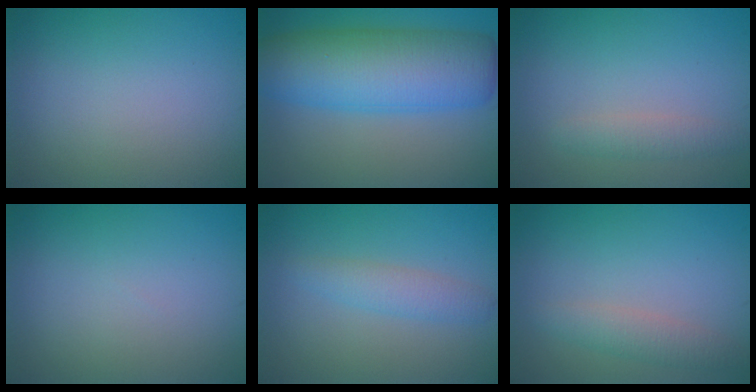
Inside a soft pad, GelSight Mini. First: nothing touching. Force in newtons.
{"total": 10.1, "press": 10.1, "slide": 0.2}
{"total": 1.6, "press": 1.6, "slide": 0.0}
{"total": 0.0}
{"total": 2.1, "press": 2.1, "slide": 0.2}
{"total": 2.0, "press": 2.0, "slide": 0.1}